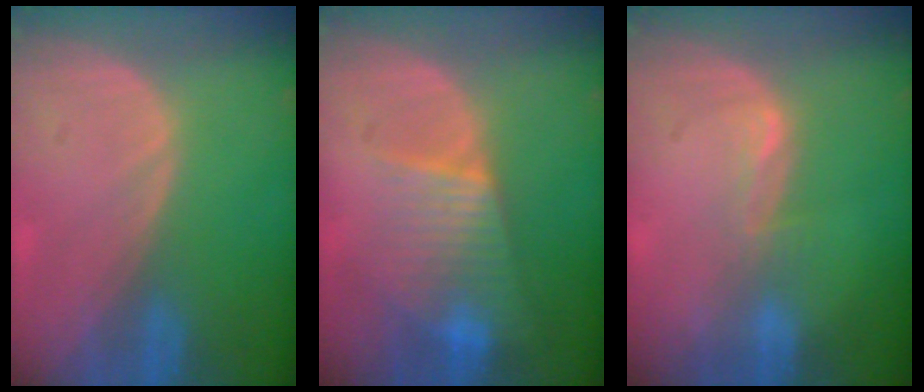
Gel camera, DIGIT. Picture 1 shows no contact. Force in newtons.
{"total": 6.7, "press": 6.6, "slide": 1.3}
{"total": 2.0, "press": 2.0, "slide": 0.3}